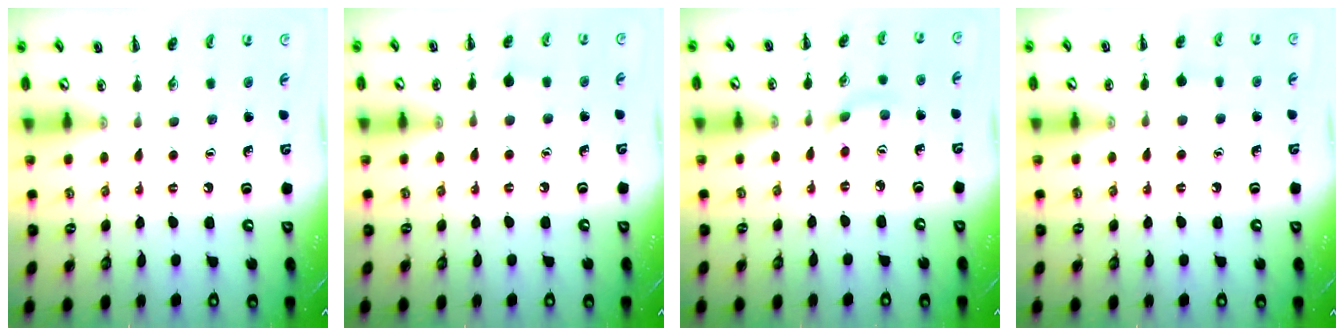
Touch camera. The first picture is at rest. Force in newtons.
{"total": 4.5, "press": 4.2, "slide": 1.5}
{"total": 2.3, "press": 2.1, "slide": 0.9}
{"total": 5.2, "press": 4.8, "slide": 1.9}